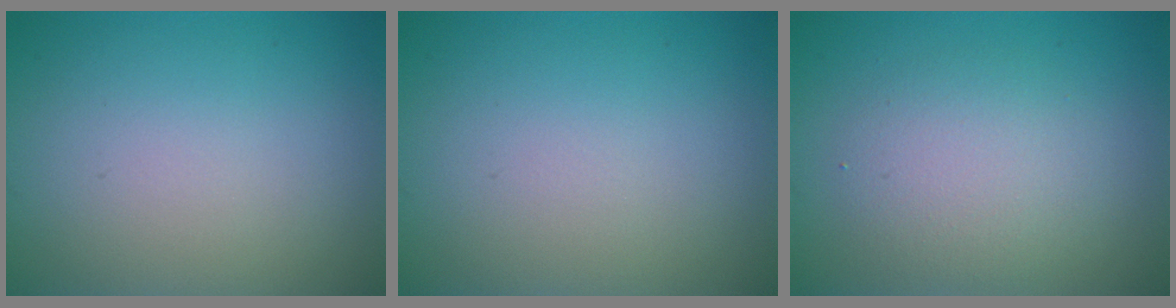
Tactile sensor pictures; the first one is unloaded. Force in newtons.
{"total": 0.0}
{"total": 3.5, "press": 3.5, "slide": 0.3}